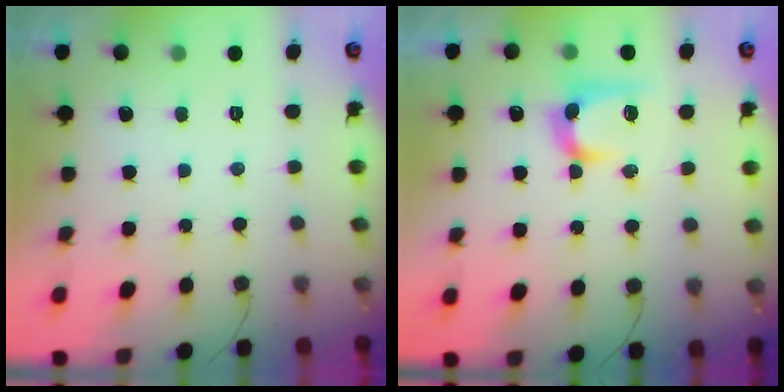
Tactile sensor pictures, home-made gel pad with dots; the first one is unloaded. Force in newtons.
{"total": 11.9, "press": 11.9, "slide": 0.8}